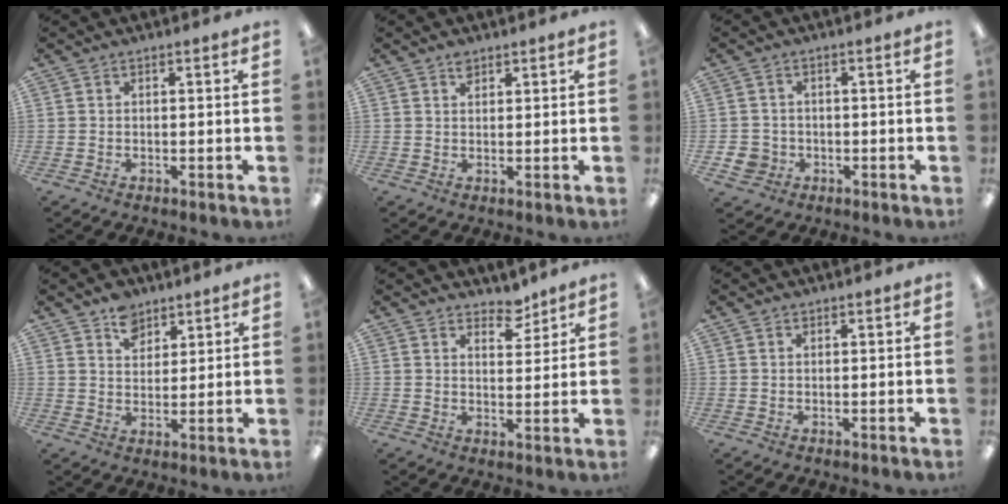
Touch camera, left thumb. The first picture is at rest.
{"total": 2.0, "force": [1.5, 1.0, 0.8], "torque": [-0.010, -0.006, 0.027]}
{"total": 4.0, "force": [-1.1, 3.8, 0.8], "torque": [-0.022, 0.006, -0.019]}
{"total": 6.8, "force": [4.8, 4.4, 1.8], "torque": [-0.024, -0.020, 0.087]}
{"total": 5.6, "force": [4.7, 2.6, 1.7], "torque": [-0.005, -0.034, 0.080]}
{"total": 0.5, "force": [0.4, 0.3, 0.1], "torque": [-0.003, 0.001, 0.007]}